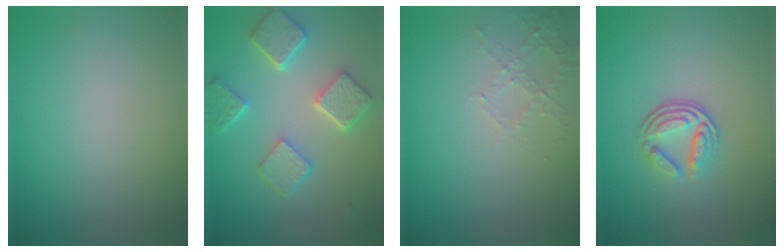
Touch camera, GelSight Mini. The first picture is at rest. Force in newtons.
{"total": 5.5, "press": 4.3, "slide": 3.3}
{"total": 1.8, "press": 1.7, "slide": 0.5}
{"total": 3.7, "press": 2.6, "slide": 2.6}